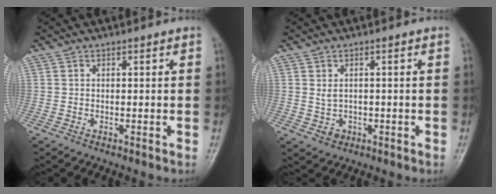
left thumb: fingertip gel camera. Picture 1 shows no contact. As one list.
[{"total": 2.3, "force": [0.0, 1.9, 1.3], "torque": [-0.016, -0.001, 0.007]}]